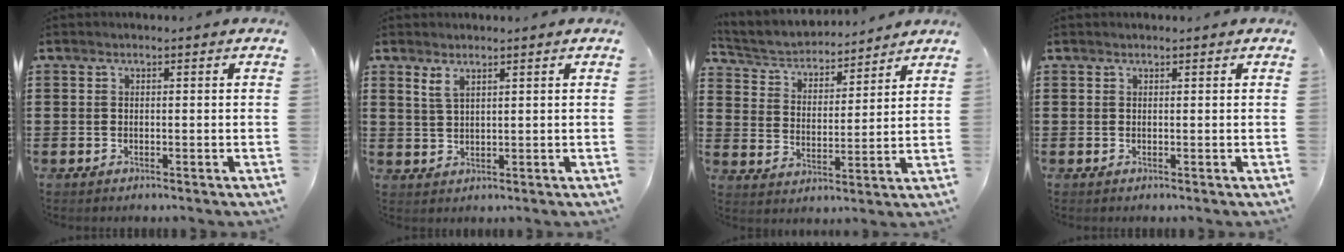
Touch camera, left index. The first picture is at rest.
{"total": 2.4, "force": [1.7, 0.8, 1.5], "torque": [-0.035, 0.002, 0.031]}
{"total": 4.2, "force": [4.0, 1.1, 0.7], "torque": [-0.037, -0.029, 0.063]}
{"total": 0.0}